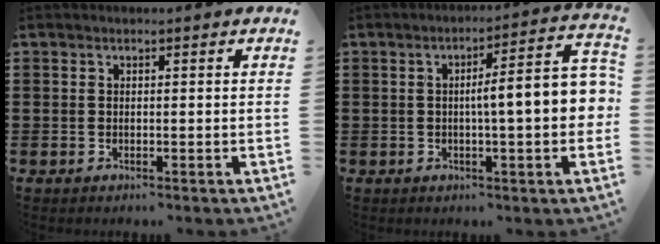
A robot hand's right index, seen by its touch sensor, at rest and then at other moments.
{"total": 9.0, "force": [-0.2, 1.3, 8.9], "torque": [-0.130, -0.007, -0.011]}